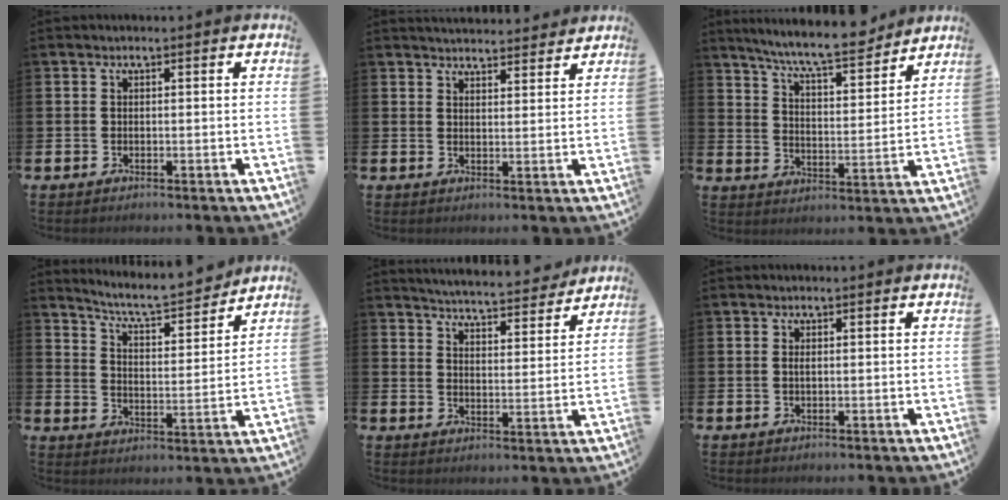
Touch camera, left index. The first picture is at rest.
{"total": 3.7, "force": [3.7, 0.4, 0.0], "torque": [0.001, -0.023, 0.066]}
{"total": 8.6, "force": [8.0, 0.4, 3.1], "torque": [-0.084, -0.051, 0.140]}
{"total": 7.0, "force": [6.7, 0.6, 1.9], "torque": [-0.063, -0.050, 0.113]}
{"total": 5.3, "force": [5.3, 0.3, 0.3], "torque": [-0.017, -0.043, 0.091]}
{"total": 0.5, "force": [0.1, 0.1, 0.5], "torque": [-0.011, 0.000, 0.002]}